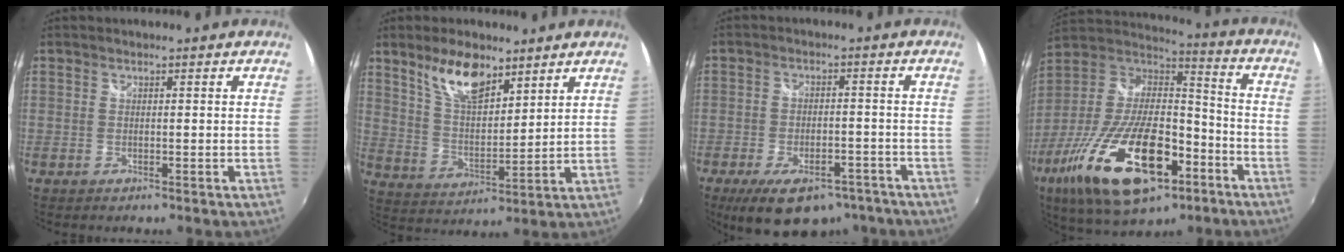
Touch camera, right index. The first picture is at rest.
{"total": 10.8, "force": [7.4, 4.3, 6.7], "torque": [-0.118, 0.005, 0.142]}
{"total": 15.4, "force": [-10.7, 7.2, 8.4], "torque": [-0.168, -0.012, -0.151]}
{"total": 27.4, "force": [-12.9, 12.2, 20.9], "torque": [-0.407, -0.031, -0.216]}